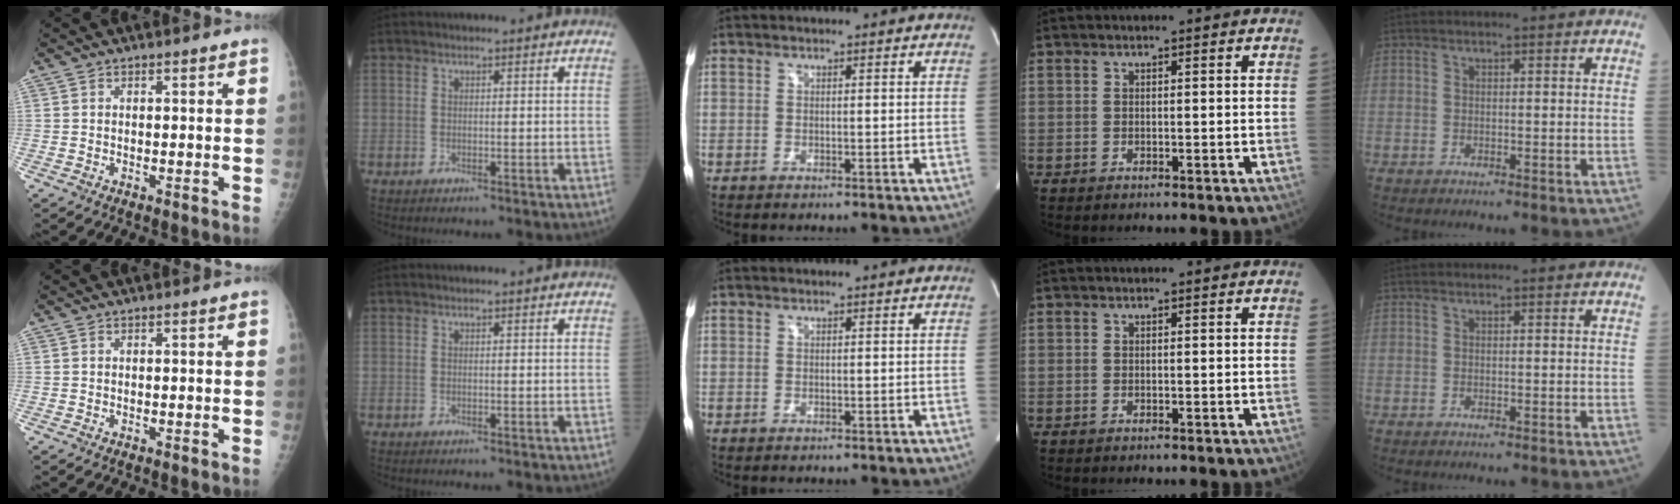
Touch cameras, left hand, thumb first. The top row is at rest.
{}